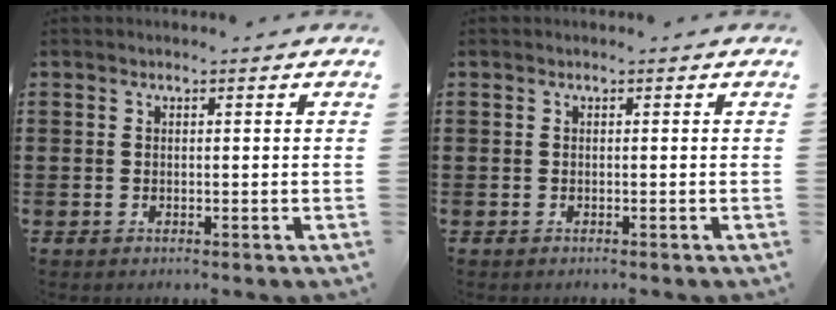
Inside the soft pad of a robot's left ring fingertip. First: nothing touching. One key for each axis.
{"total": 0.0}